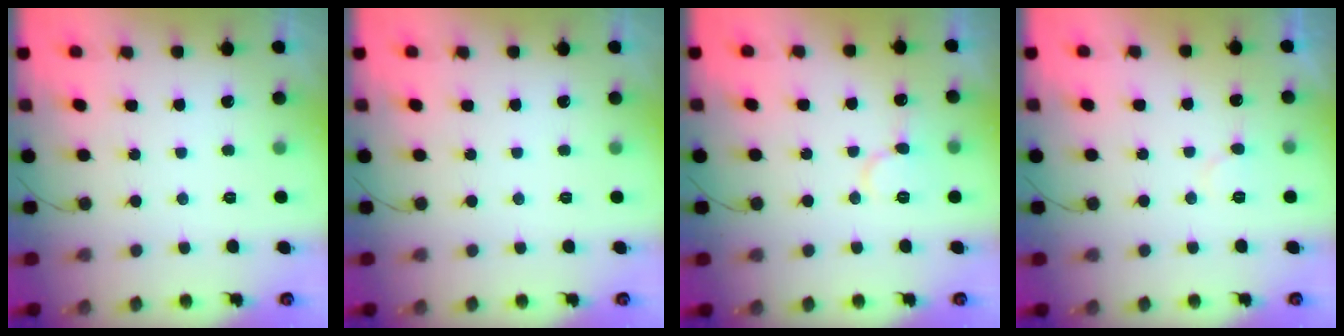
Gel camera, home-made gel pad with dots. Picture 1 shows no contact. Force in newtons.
{"total": 0.0}
{"total": 8.8, "press": 8.7, "slide": 1.2}
{"total": 4.9, "press": 4.9, "slide": 0.5}